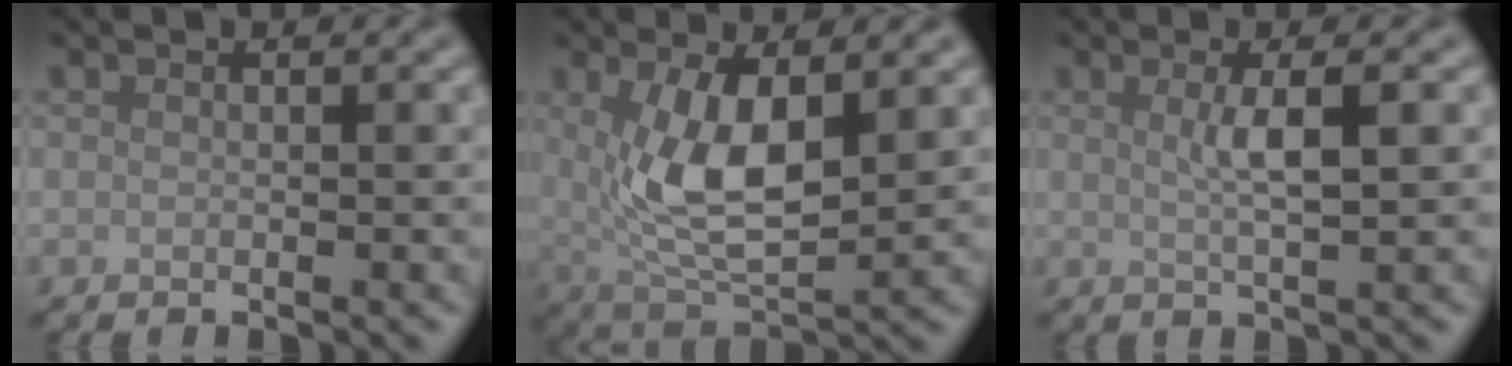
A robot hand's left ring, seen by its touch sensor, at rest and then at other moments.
{"total": 7.1, "force": [1.1, 3.0, 6.3], "torque": [-0.128, -0.014, 0.027]}
{"total": 3.0, "force": [0.6, 0.6, 2.9], "torque": [-0.048, 0.000, 0.009]}